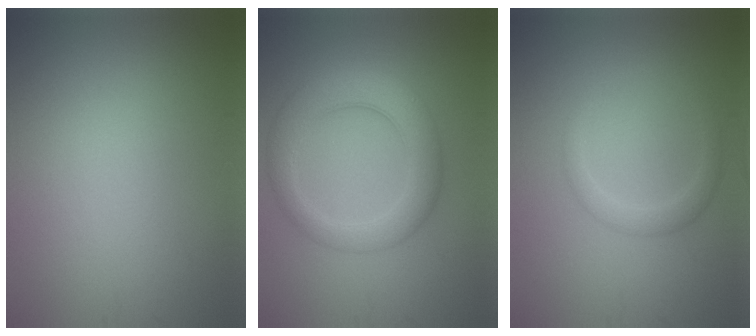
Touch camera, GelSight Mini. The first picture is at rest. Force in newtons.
{"total": 5.6, "press": 5.6, "slide": 0.2}
{"total": 1.7, "press": 1.7, "slide": 0.1}